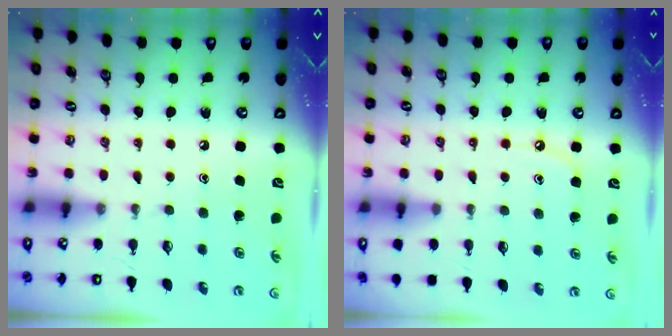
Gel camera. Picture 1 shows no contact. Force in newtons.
{"total": 4.4, "press": 4.3, "slide": 0.6}